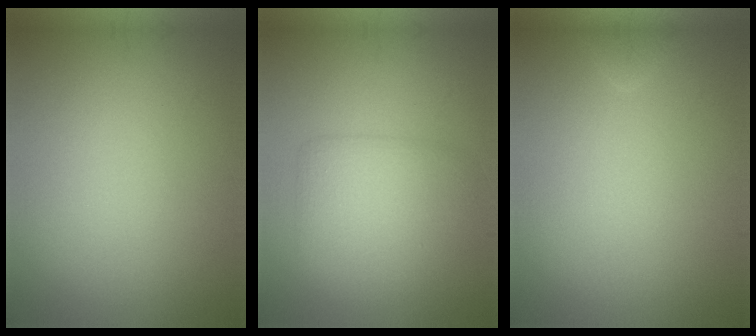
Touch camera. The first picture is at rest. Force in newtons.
{"total": 4.2, "press": 4.2, "slide": 0.3}
{"total": 1.0, "press": 1.0, "slide": 0.1}